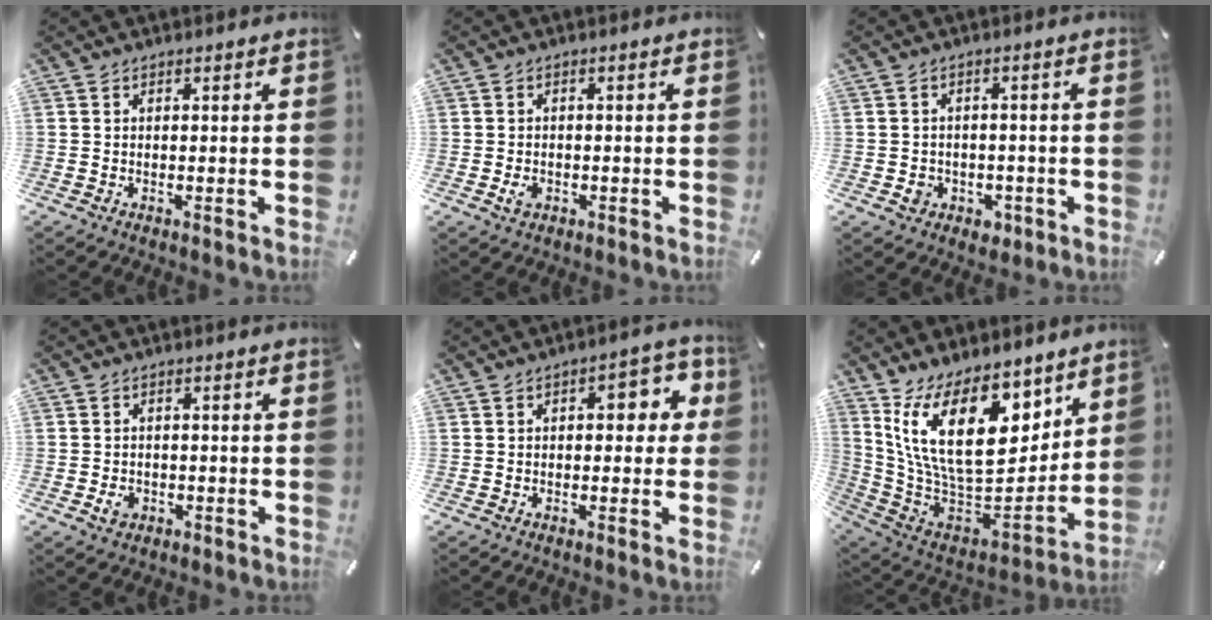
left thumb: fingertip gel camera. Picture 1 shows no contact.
{"total": 2.4, "force": [-0.8, 1.7, 1.5], "torque": [-0.034, 0.001, -0.016]}
{"total": 4.5, "force": [-1.3, 3.9, 1.8], "torque": [-0.022, 0.005, -0.021]}
{"total": 3.1, "force": [-1.0, 2.4, 1.6], "torque": [-0.035, 0.002, -0.019]}
{"total": 7.3, "force": [0.9, 4.0, 6.1], "torque": [-0.068, 0.000, 0.004]}
{"total": 22.4, "force": [9.4, 12.4, 16.1], "torque": [-0.313, -0.071, 0.168]}